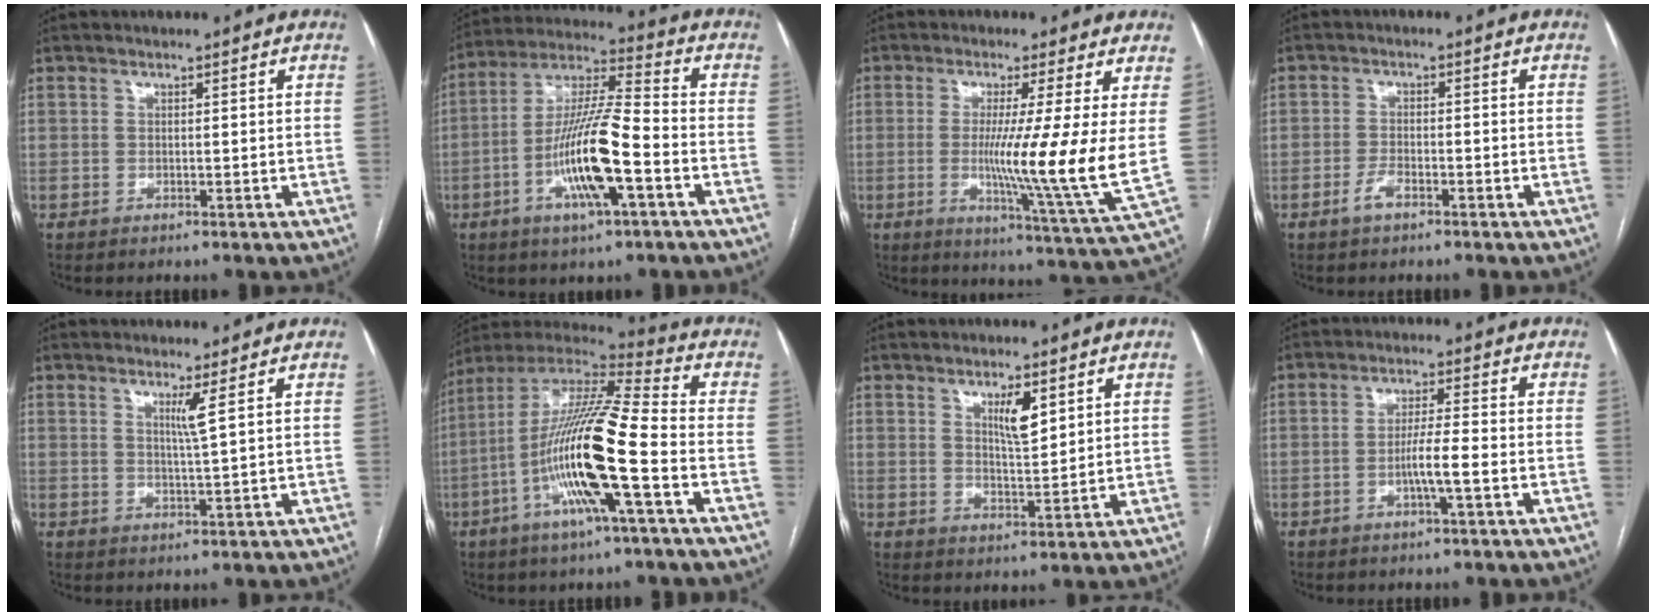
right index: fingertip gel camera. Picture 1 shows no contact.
{"total": 14.8, "force": [-4.7, 1.8, 13.9], "torque": [-0.270, 0.000, -0.086]}
{"total": 13.0, "force": [0.5, -2.1, 12.9], "torque": [-0.208, -0.045, -0.001]}
{"total": 2.5, "force": [-1.6, 0.8, 1.7], "torque": [-0.033, 0.002, -0.032]}
{"total": 2.4, "force": [1.1, -0.9, 1.9], "torque": [-0.037, -0.014, 0.025]}
{"total": 19.4, "force": [-5.3, 1.0, 18.7], "torque": [-0.365, -0.007, -0.106]}
{"total": 4.6, "force": [2.3, 1.1, 3.8], "torque": [-0.069, -0.004, 0.043]}
{"total": 4.6, "force": [-1.6, -0.2, 4.3], "torque": [-0.080, 0.001, -0.030]}